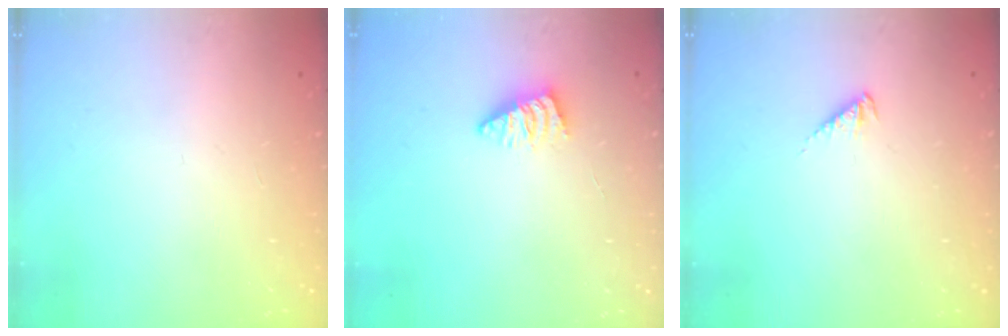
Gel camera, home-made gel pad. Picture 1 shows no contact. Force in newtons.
{"total": 2.6, "press": 2.6, "slide": 0.2}
{"total": 3.0, "press": 2.9, "slide": 0.5}